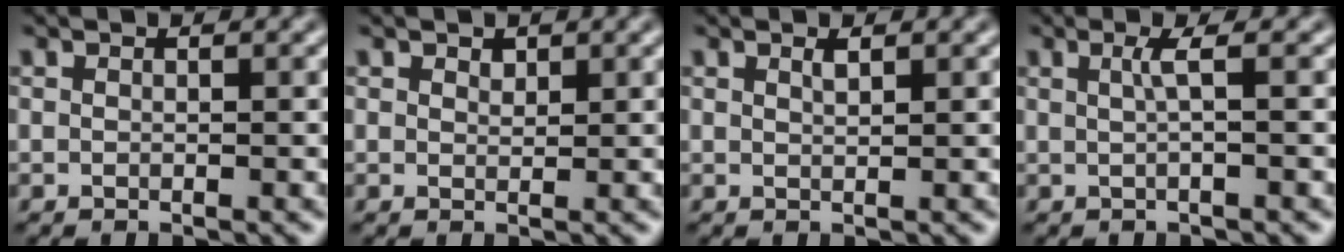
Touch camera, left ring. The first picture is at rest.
{"total": 0.8, "force": [0.7, 0.4, 0.2], "torque": [-0.005, -0.001, 0.011]}
{"total": 0.8, "force": [0.6, 0.1, 0.5], "torque": [-0.007, 0.000, 0.010]}
{"total": 1.6, "force": [0.3, 0.3, 1.6], "torque": [-0.031, 0.004, 0.002]}